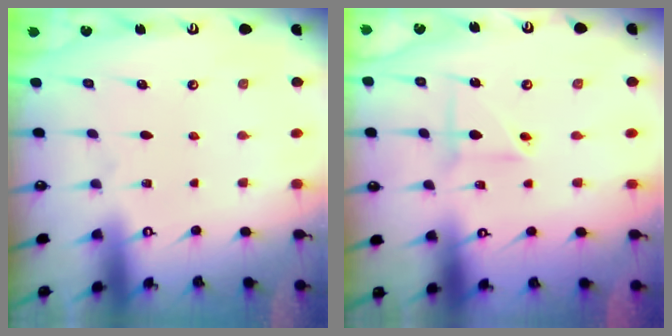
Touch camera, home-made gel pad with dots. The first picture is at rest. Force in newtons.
{"total": 3.3, "press": 3.0, "slide": 1.4}